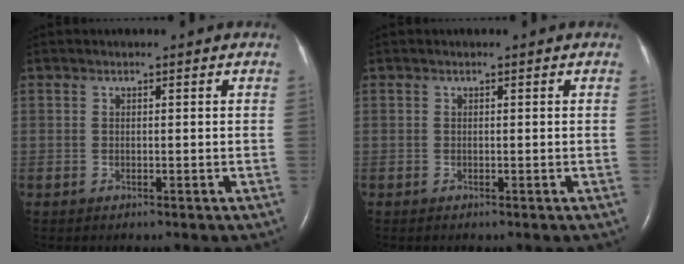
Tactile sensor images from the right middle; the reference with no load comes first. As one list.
[{"total": 0.0}]